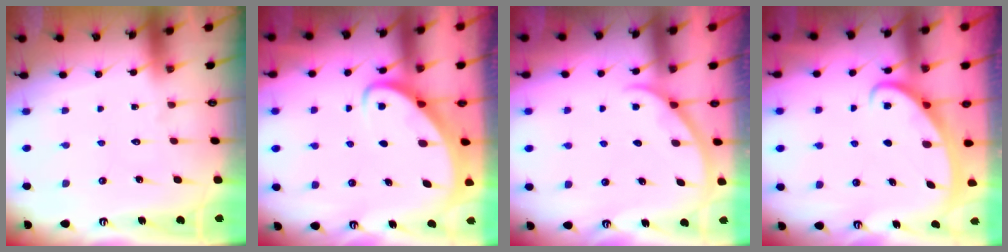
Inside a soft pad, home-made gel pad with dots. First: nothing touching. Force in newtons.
{"total": 4.0, "press": 3.9, "slide": 0.3}
{"total": 2.3, "press": 2.2, "slide": 0.3}
{"total": 2.7, "press": 2.7, "slide": 0.3}